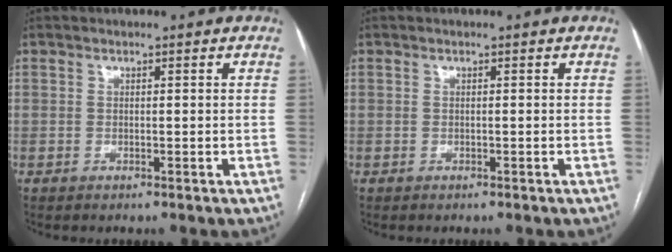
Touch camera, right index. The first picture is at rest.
{"total": 0.0}